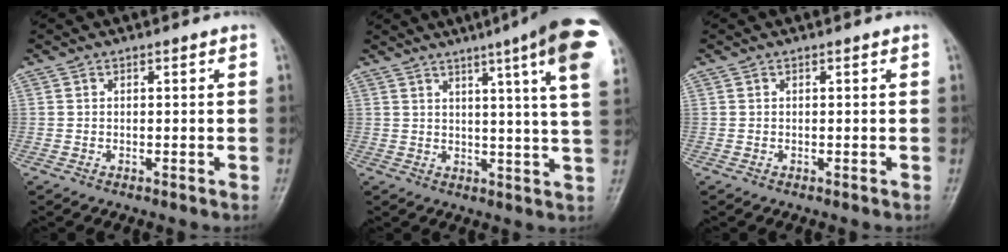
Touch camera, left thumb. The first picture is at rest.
{"total": 16.7, "force": [8.5, 0.9, 14.3], "torque": [-0.178, -0.026, 0.090]}
{"total": 0.0}